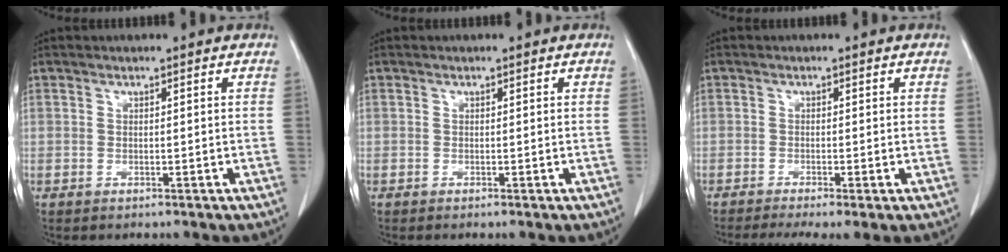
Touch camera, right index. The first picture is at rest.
{"total": 0.5, "force": [-0.5, -0.1, 0.3], "torque": [-0.005, 0.000, -0.010]}
{"total": 5.7, "force": [-3.9, 0.9, 4.1], "torque": [-0.062, -0.014, -0.065]}